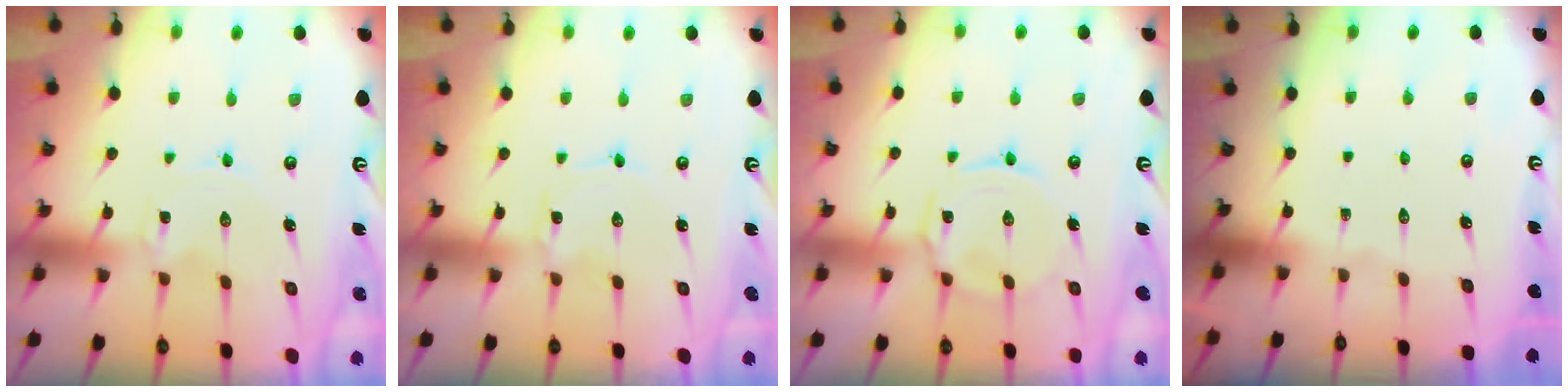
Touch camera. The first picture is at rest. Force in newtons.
{"total": 0.6, "press": 0.6, "slide": 0.1}
{"total": 4.8, "press": 4.8, "slide": 0.3}
{"total": 0.0}